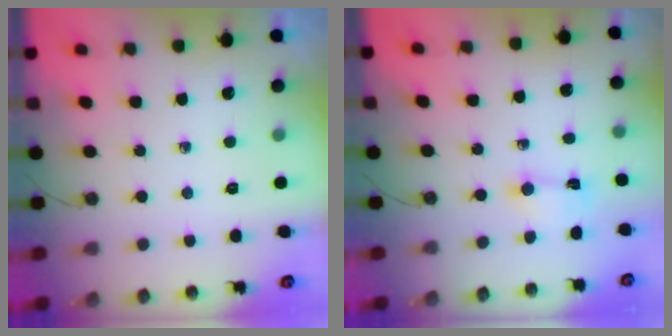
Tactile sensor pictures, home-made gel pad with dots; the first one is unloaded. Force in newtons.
{"total": 1.3, "press": 1.2, "slide": 0.5}